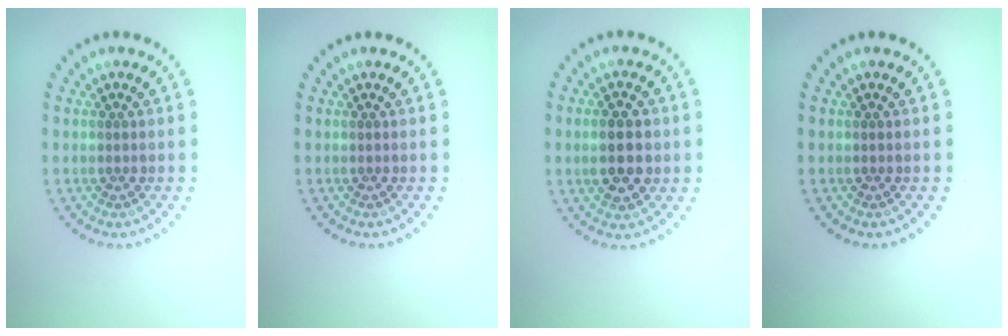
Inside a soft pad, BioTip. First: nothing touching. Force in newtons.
{"total": 0.0}
{"total": 4.7, "press": 4.7, "slide": 0.2}
{"total": 0.0}